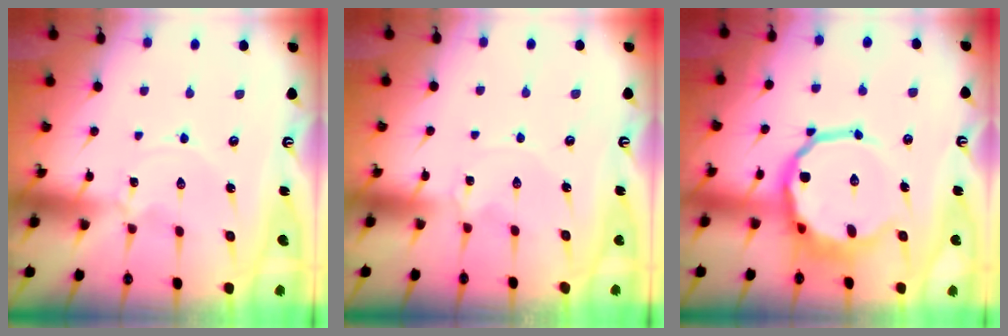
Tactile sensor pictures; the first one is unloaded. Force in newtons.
{"total": 2.8, "press": 2.8, "slide": 0.4}
{"total": 14.9, "press": 14.4, "slide": 3.8}